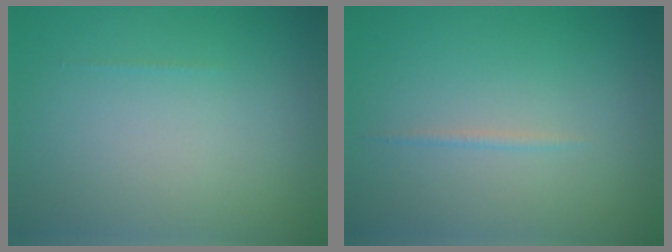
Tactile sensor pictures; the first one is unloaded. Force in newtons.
{"total": 0.5, "press": 0.5, "slide": 0.0}